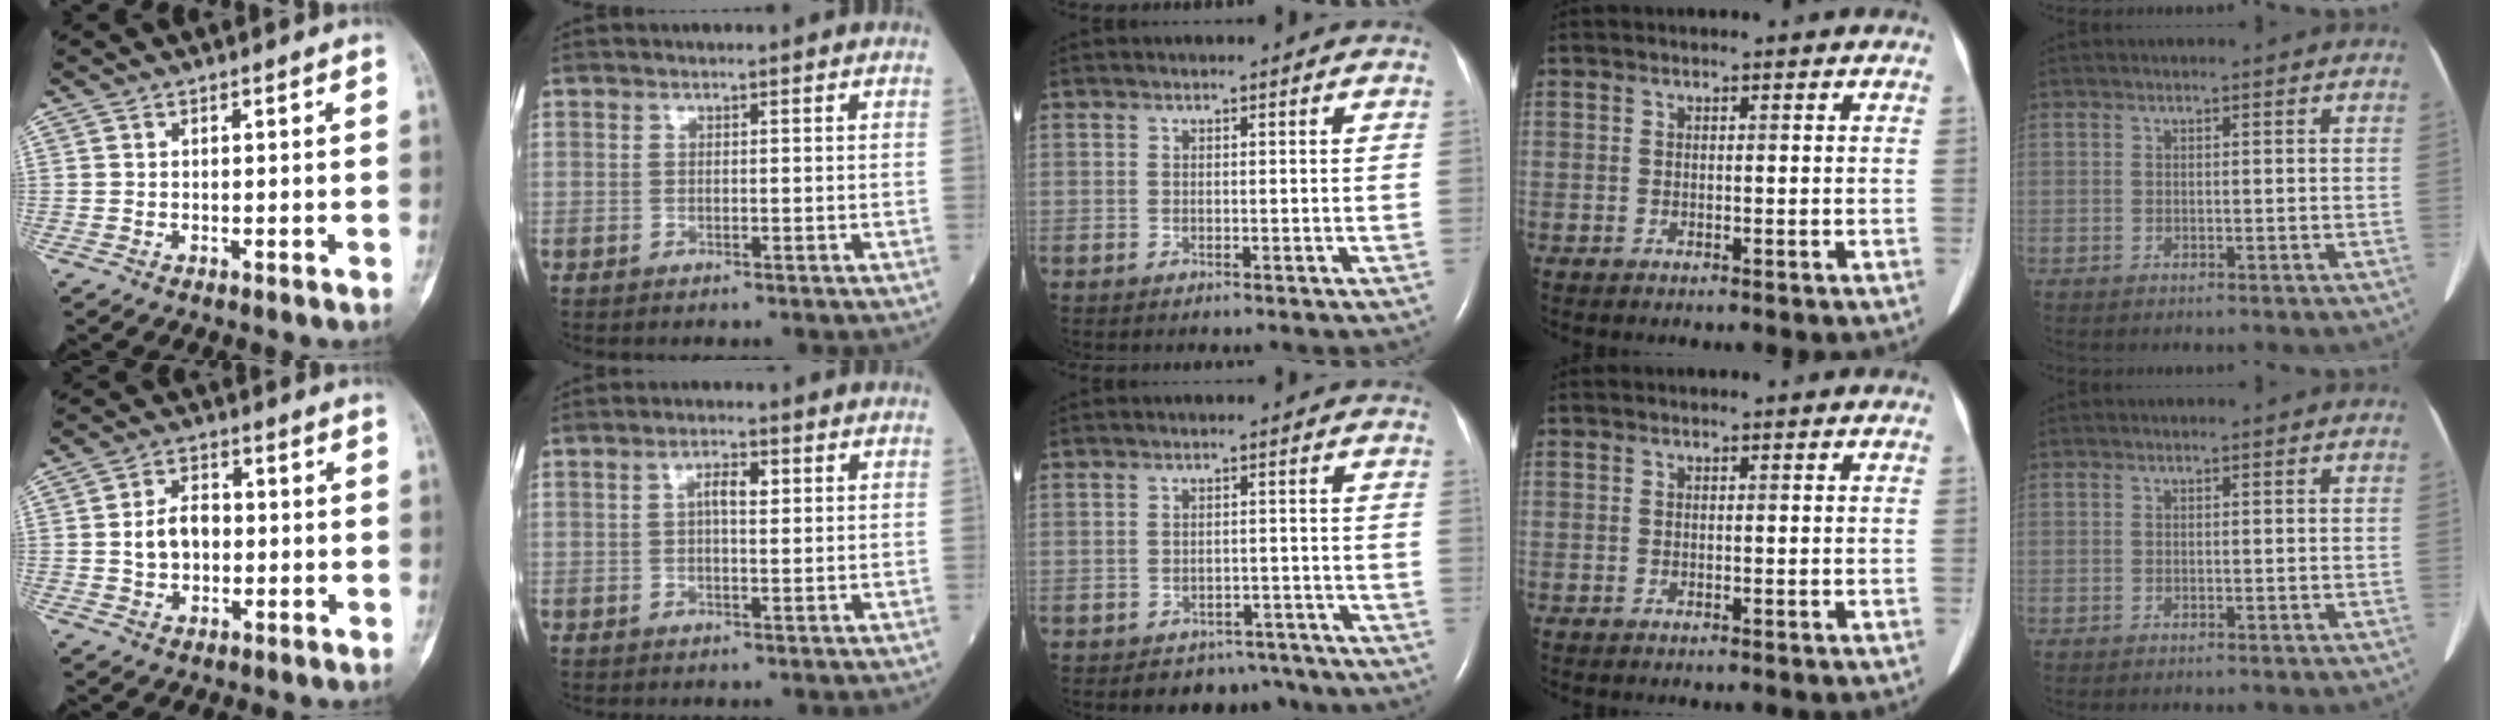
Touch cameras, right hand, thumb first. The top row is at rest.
{"thumb": {"total": 6.6, "force": [-0.2, 4.7, 4.6], "torque": [-0.067, 0.015, -0.004]}, "index": {"total": 3.2, "force": [0.8, 1.0, 2.9], "torque": [-0.054, 0.006, 0.011]}, "middle": {"total": 5.9, "force": [-4.9, 3.2, 0.1], "torque": [0.012, 0.018, -0.059]}}